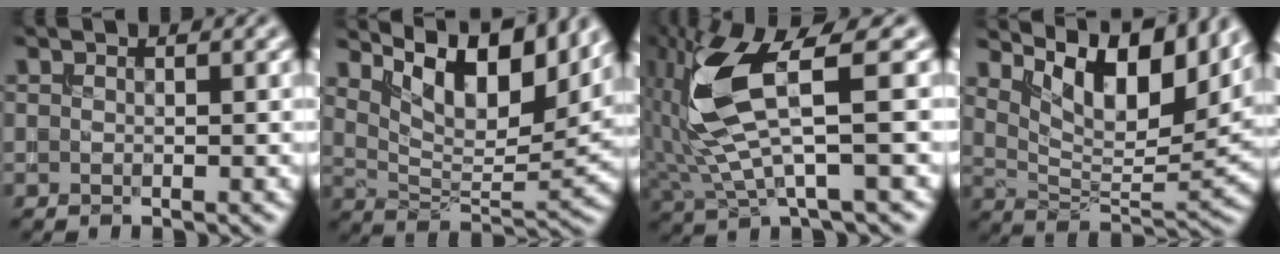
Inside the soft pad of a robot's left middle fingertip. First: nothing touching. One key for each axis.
{"total": 10.4, "fx": 6.5, "fy": 4.0, "fz": 7.1, "tx": -0.117, "ty": 0.001, "tz": 0.114}
{"total": 8.1, "fx": 1.5, "fy": 2.2, "fz": 7.7, "tx": -0.180, "ty": -0.003, "tz": 0.034}
{"total": 10.6, "fx": 6.5, "fy": 4.1, "fz": 7.3, "tx": -0.118, "ty": 0.000, "tz": 0.114}